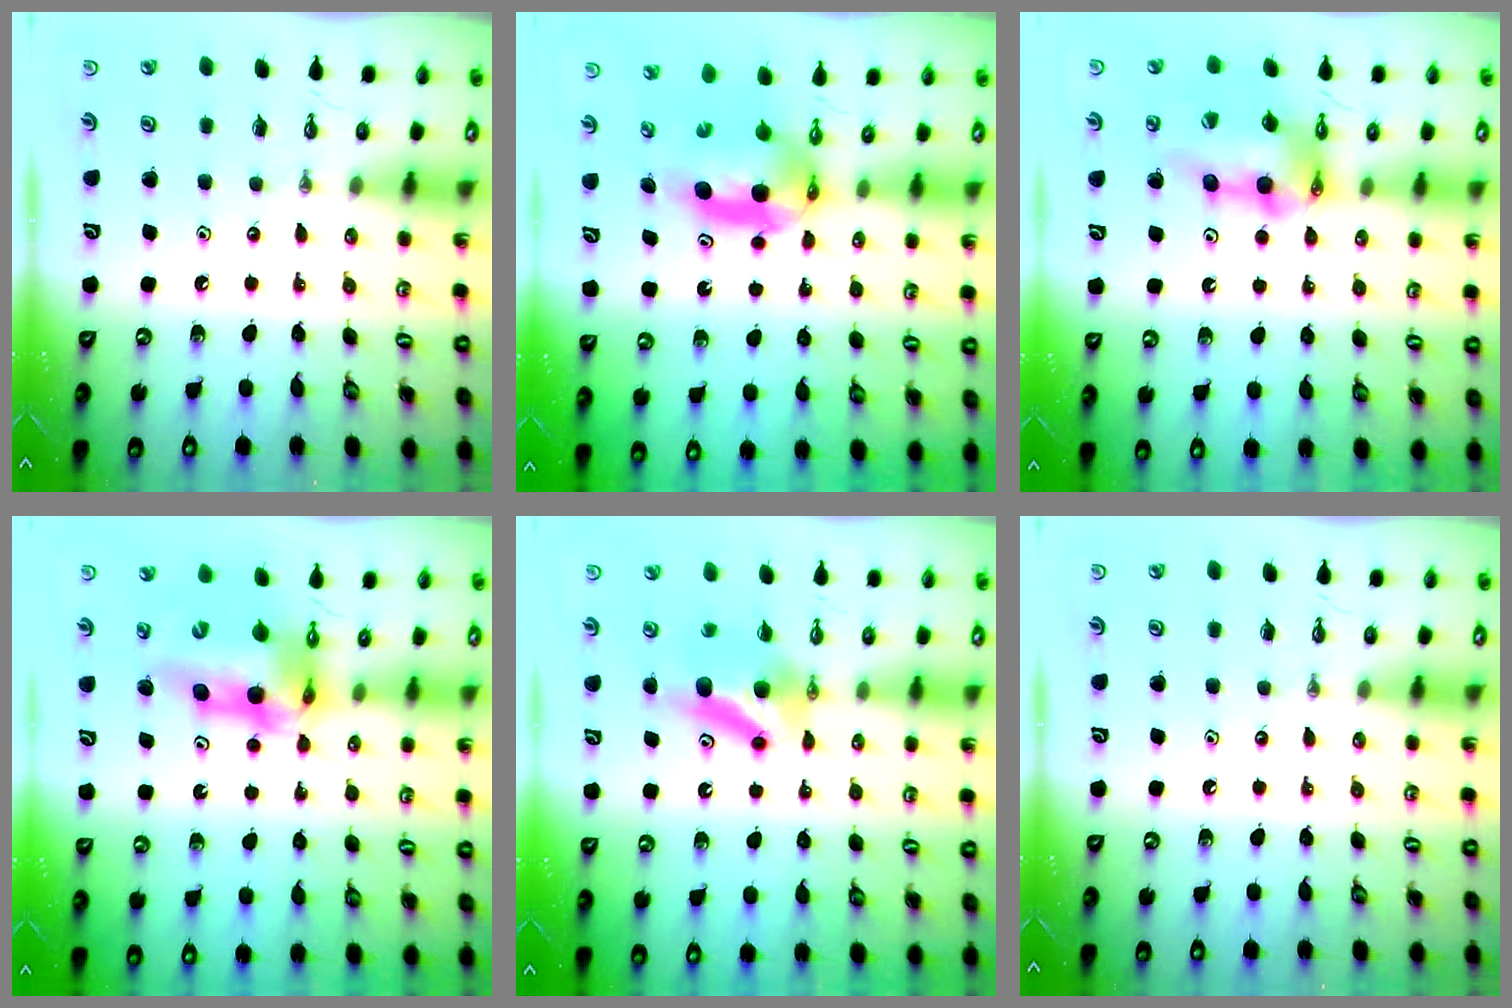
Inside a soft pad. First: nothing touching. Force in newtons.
{"total": 9.3, "press": 5.2, "slide": 7.7}
{"total": 14.1, "press": 14.0, "slide": 1.2}
{"total": 11.7, "press": 11.6, "slide": 1.0}
{"total": 8.1, "press": 5.8, "slide": 5.7}
{"total": 0.0}